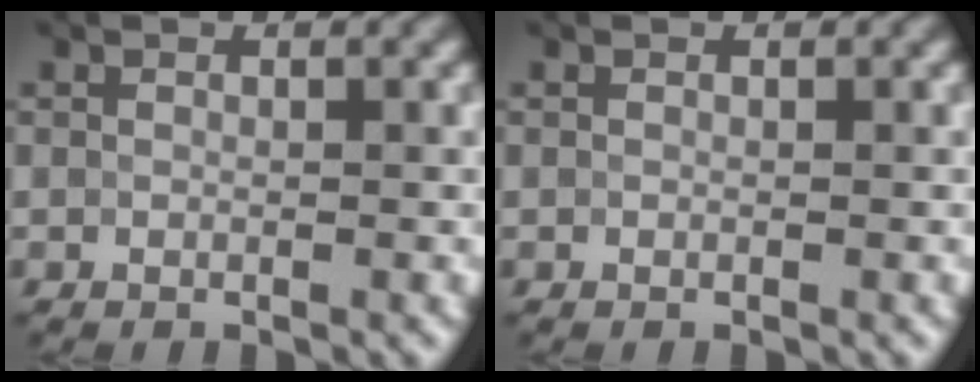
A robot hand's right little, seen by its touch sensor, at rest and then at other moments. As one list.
[{"total": 0.0}]